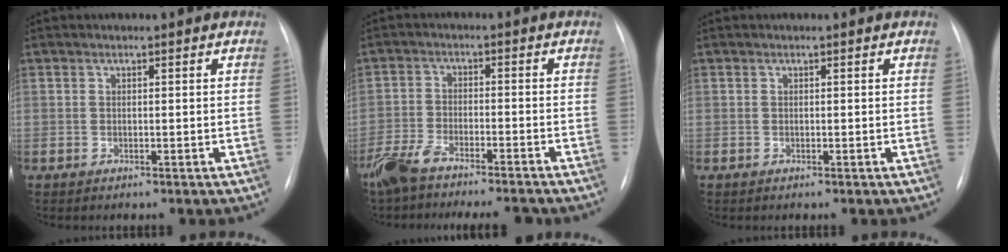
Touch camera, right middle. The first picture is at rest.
{"total": 11.9, "force": [-10.3, 2.0, 5.6], "torque": [-0.097, -0.005, -0.161]}
{"total": 0.0}